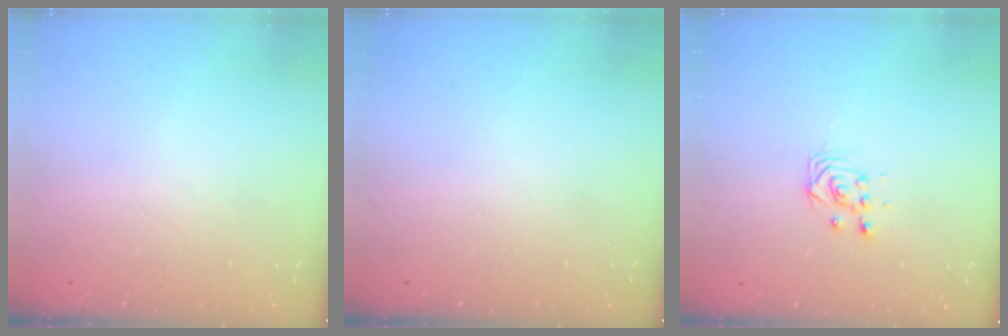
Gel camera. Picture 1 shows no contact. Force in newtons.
{"total": 0.0}
{"total": 3.4, "press": 3.4, "slide": 0.2}